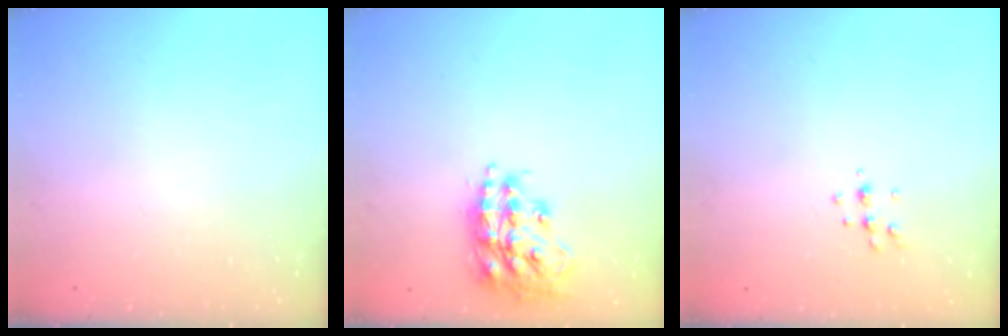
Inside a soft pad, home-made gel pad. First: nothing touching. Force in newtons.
{"total": 17.1, "press": 17.0, "slide": 1.5}
{"total": 4.9, "press": 4.8, "slide": 1.1}